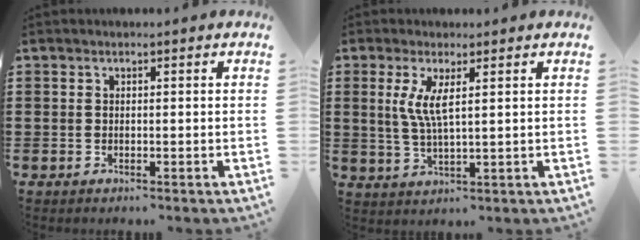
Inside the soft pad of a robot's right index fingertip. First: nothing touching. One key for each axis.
{"total": 4.8, "fx": 1.4, "fy": 0.9, "fz": 4.5, "tx": -0.101, "ty": -0.005, "tz": 0.021}